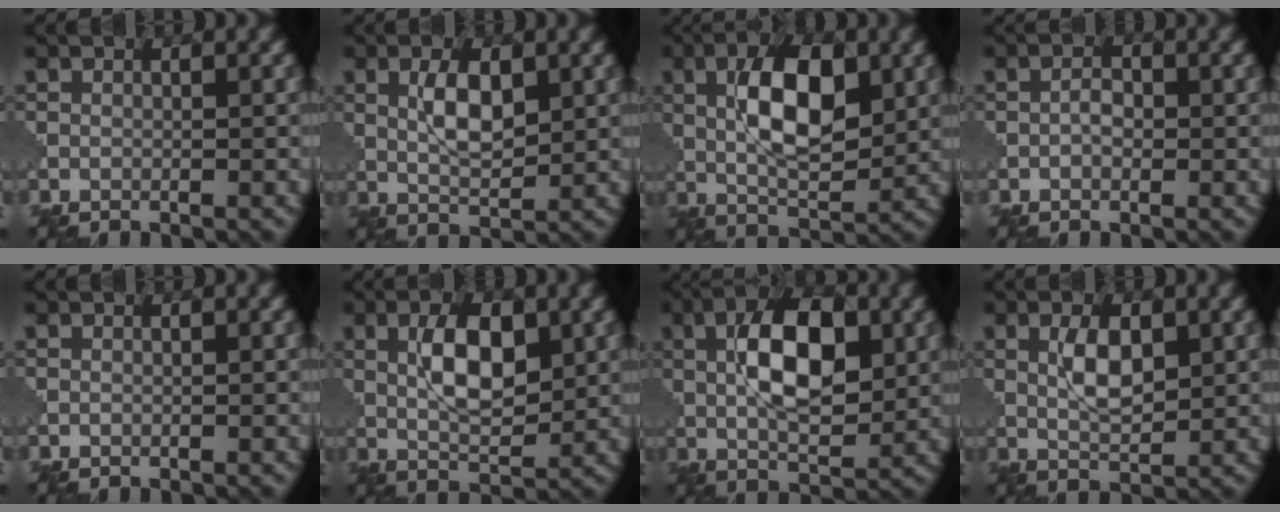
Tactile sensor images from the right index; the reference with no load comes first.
{"total": 3.6, "force": [1.4, 1.4, 3.0], "torque": [-0.061, 0.000, 0.031]}
{"total": 8.0, "force": [1.9, 3.4, 7.0], "torque": [-0.121, 0.005, 0.035]}
{"total": 1.1, "force": [0.0, 0.7, 0.9], "torque": [-0.016, 0.002, 0.000]}
{"total": 0.0}
{"total": 5.5, "force": [1.6, 2.4, 4.7], "torque": [-0.087, 0.002, 0.033]}
{"total": 8.7, "force": [1.9, 4.0, 7.5], "torque": [-0.127, 0.009, 0.031]}
{"total": 3.5, "force": [1.3, 1.5, 2.8], "torque": [-0.060, 0.001, 0.028]}